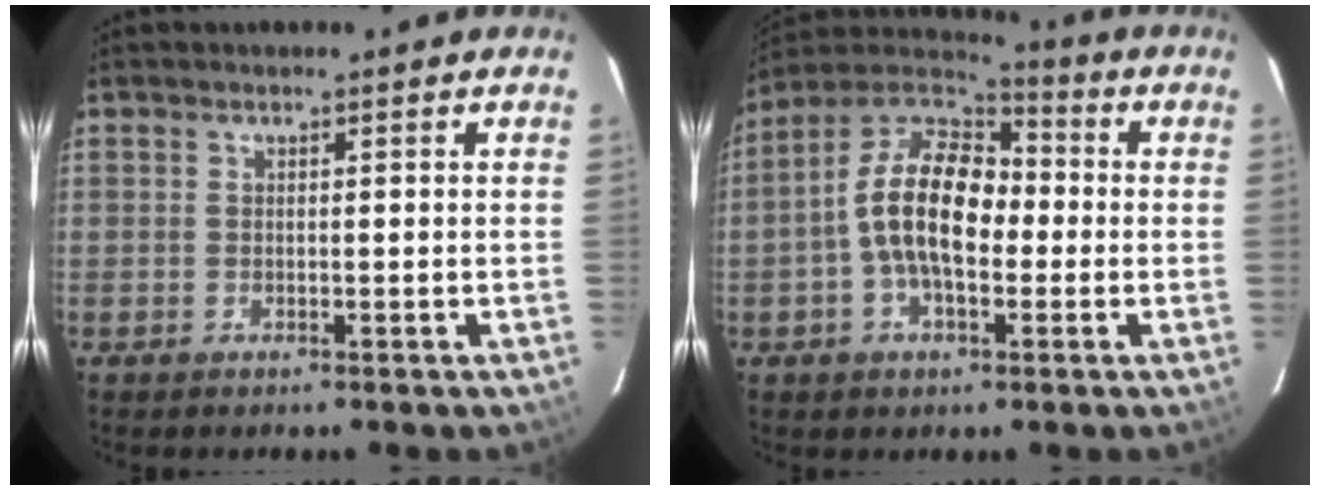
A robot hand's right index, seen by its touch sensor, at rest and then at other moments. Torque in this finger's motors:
{"motor_torque": [1.51, 0.15, 1.05, 0.21]}